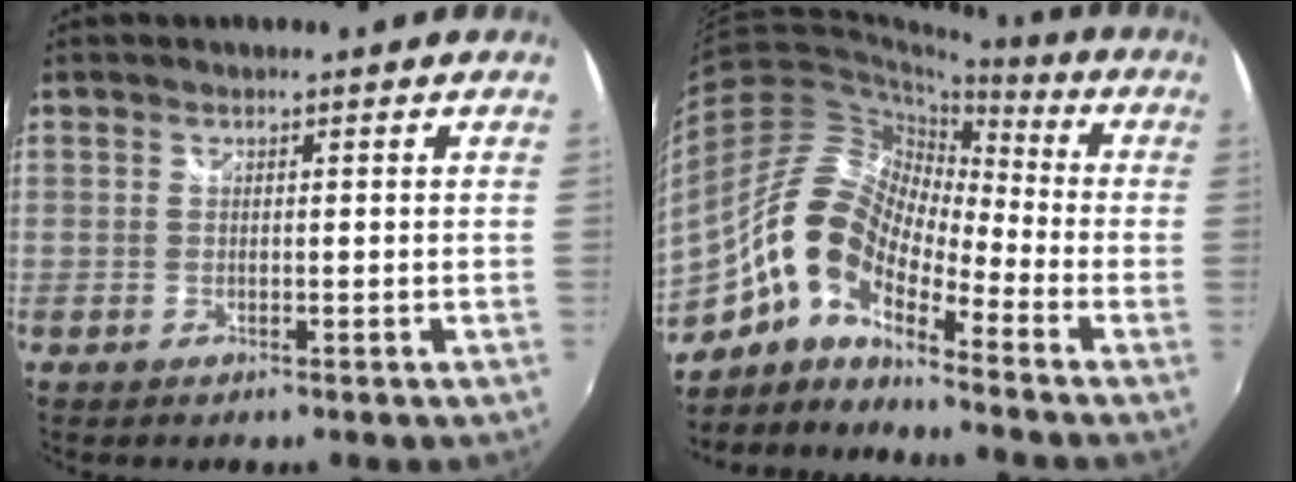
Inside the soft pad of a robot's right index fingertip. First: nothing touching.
{"total": 12.7, "force": [-6.7, 5.6, 9.2], "torque": [-0.161, 0.018, -0.145]}